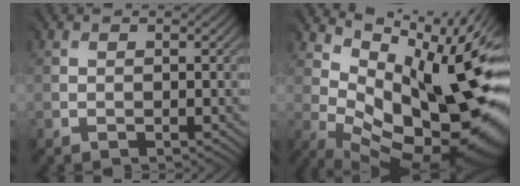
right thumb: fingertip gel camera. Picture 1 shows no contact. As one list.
[{"total": 17.9, "force": [1.4, 8.7, 15.5], "torque": [-0.211, -0.024, 0.035]}]